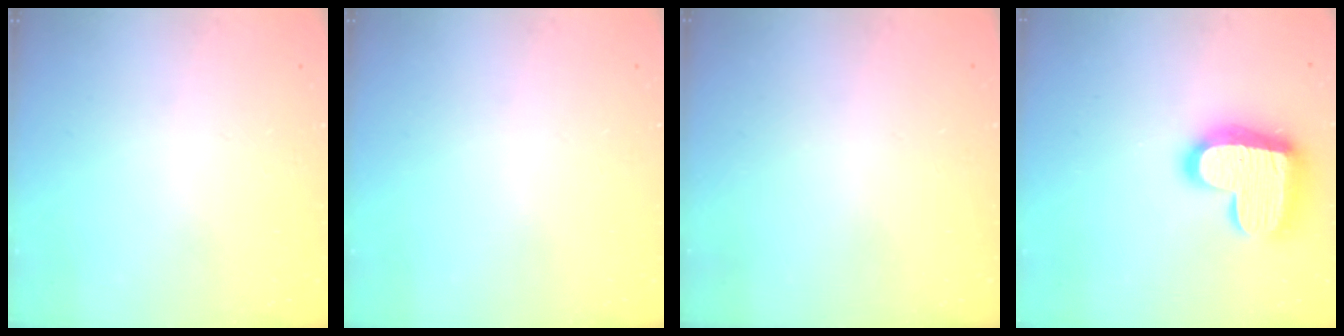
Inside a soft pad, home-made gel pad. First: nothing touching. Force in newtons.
{"total": 0.0}
{"total": 0.5, "press": 0.5, "slide": 0.1}
{"total": 17.9, "press": 17.9, "slide": 1.4}